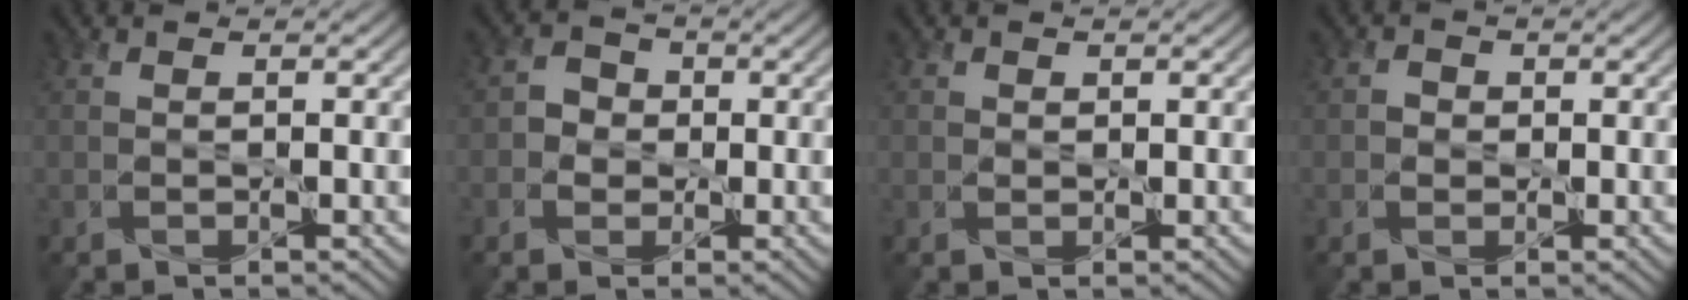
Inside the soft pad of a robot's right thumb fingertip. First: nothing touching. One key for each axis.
{"total": 2.6, "fx": -0.4, "fy": 2.4, "fz": 0.8, "tx": -0.012, "ty": 0.001, "tz": -0.011}
{"total": 0.6, "fx": 0.3, "fy": 0.6, "fz": 0.1, "tx": -0.003, "ty": -0.005, "tz": 0.004}
{"total": 1.2, "fx": -0.1, "fy": 1.1, "fz": 0.3, "tx": -0.005, "ty": -0.002, "tz": -0.004}